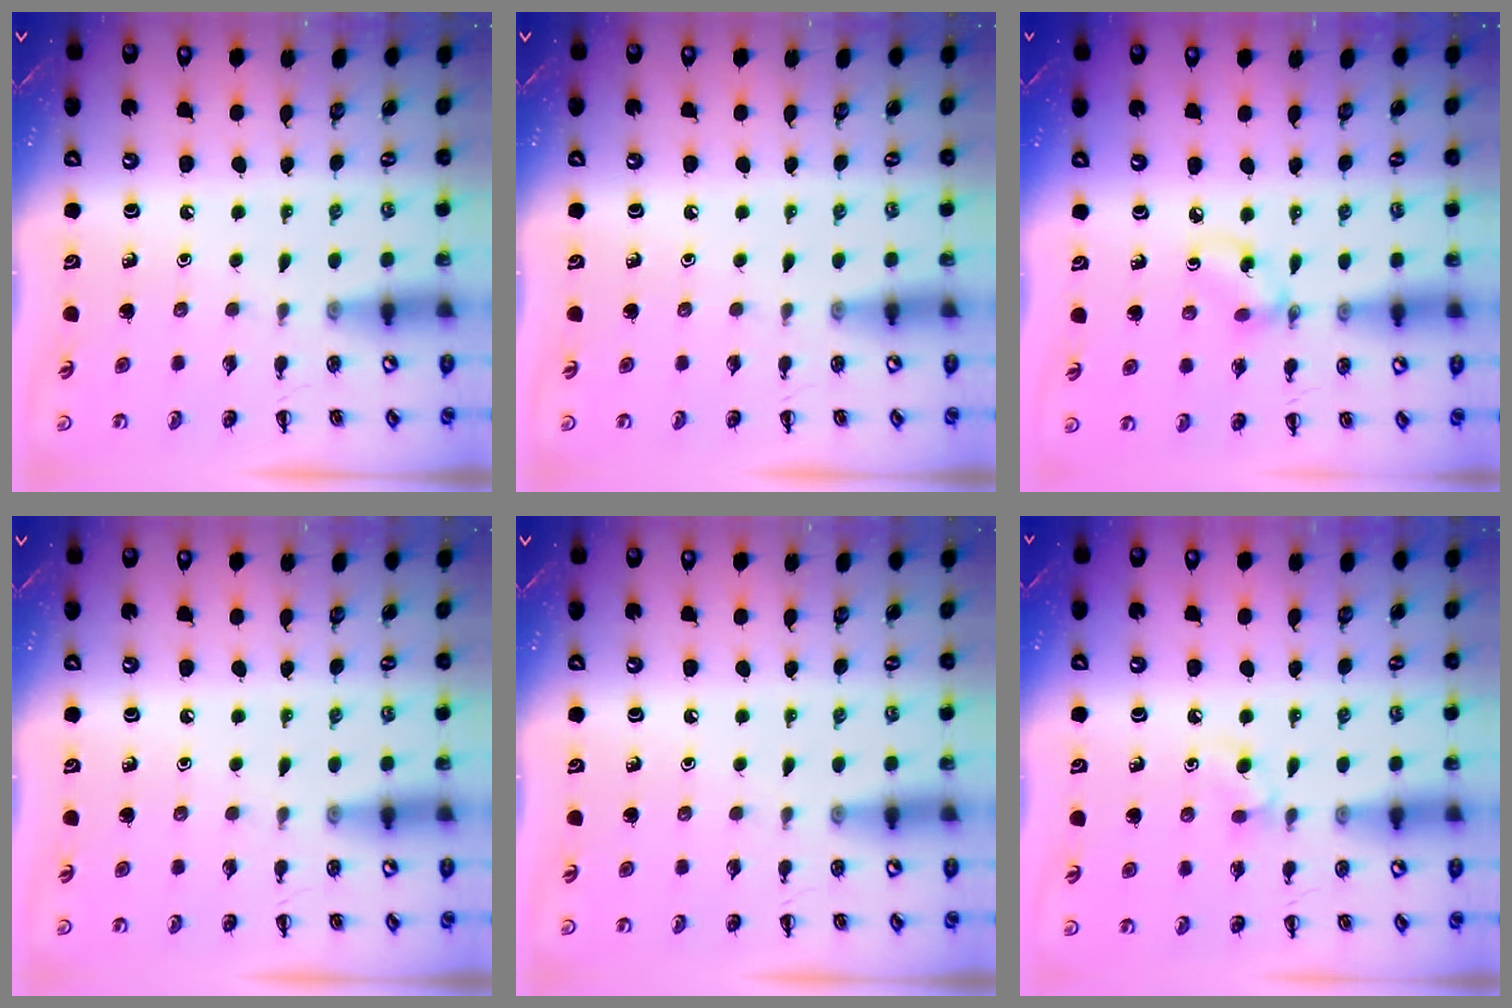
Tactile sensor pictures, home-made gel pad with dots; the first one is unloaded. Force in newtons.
{"total": 0.0}
{"total": 3.7, "press": 3.7, "slide": 0.4}
{"total": 0.0}
{"total": 0.0}
{"total": 4.3, "press": 4.0, "slide": 1.5}